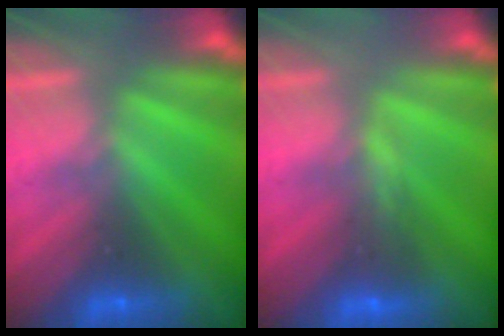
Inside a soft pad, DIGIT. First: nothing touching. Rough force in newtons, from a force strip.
{"total": 4.8}